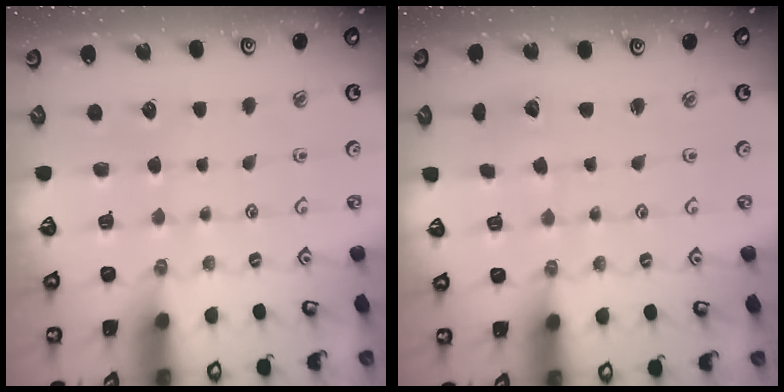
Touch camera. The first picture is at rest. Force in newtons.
{"total": 1.3, "press": 1.3, "slide": 0.0}